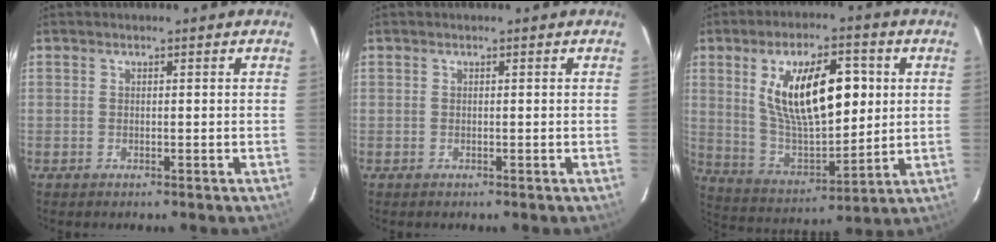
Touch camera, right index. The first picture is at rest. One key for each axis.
{"total": 0.0}
{"total": 19.0, "fx": 5.0, "fy": 8.3, "fz": 16.4, "tx": -0.280, "ty": 0.008, "tz": 0.102}